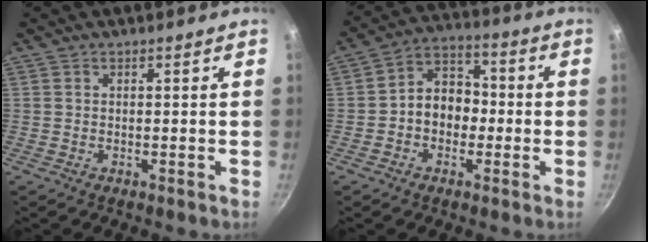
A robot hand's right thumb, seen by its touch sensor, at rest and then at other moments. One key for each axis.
{"total": 9.0, "fx": -1.3, "fy": 7.1, "fz": 5.4, "tx": -0.039, "ty": 0.035, "tz": -0.037}